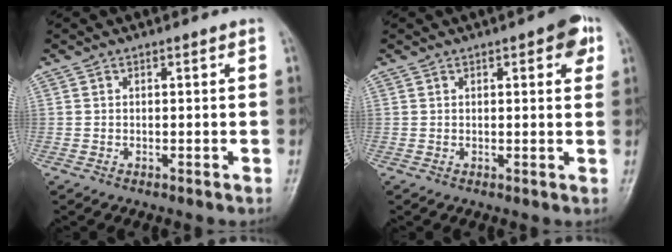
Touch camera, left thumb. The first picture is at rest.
{"total": 5.0, "force": [2.3, 1.8, 4.1], "torque": [-0.035, -0.003, 0.019]}